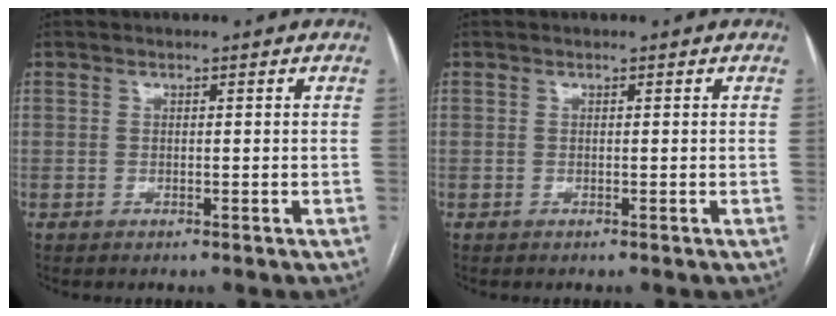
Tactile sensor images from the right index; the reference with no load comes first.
{"total": 0.0}